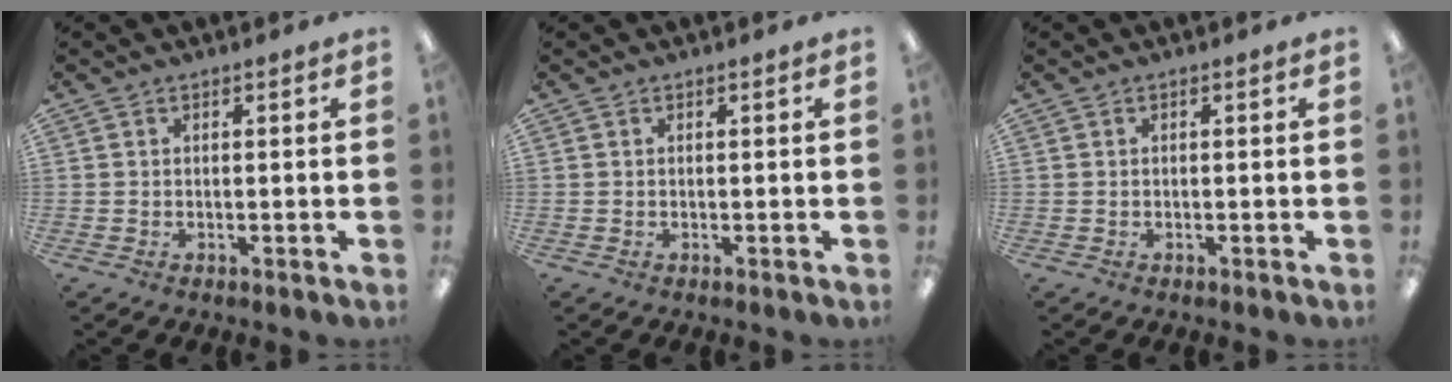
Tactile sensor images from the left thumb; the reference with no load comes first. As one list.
[{"total": 0.0}, {"total": 0.0}]